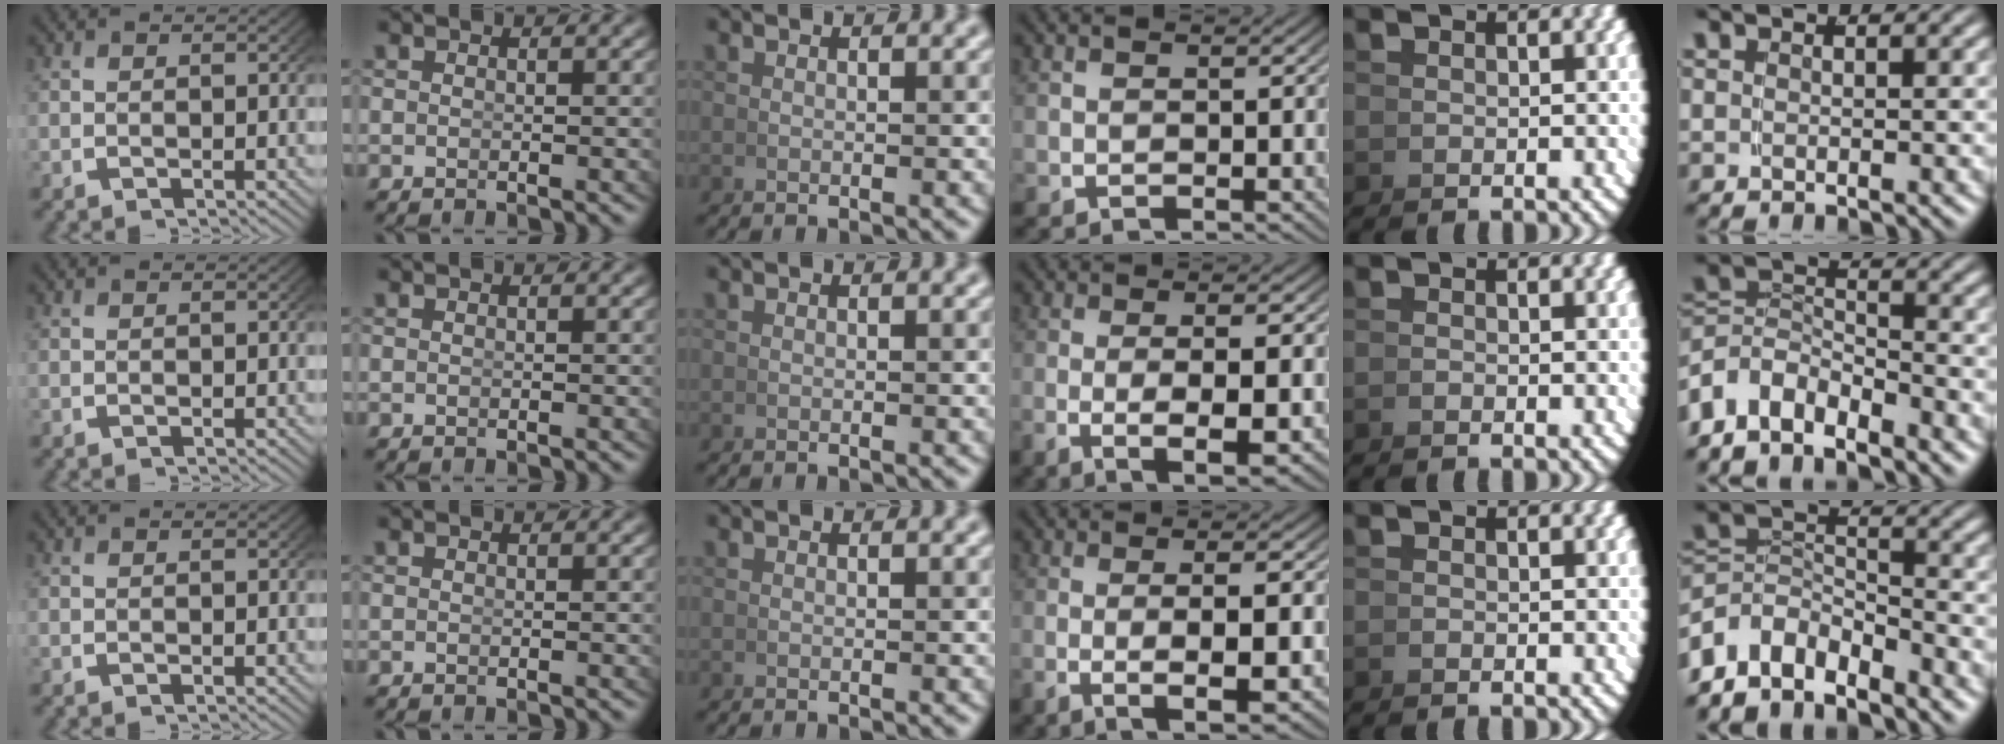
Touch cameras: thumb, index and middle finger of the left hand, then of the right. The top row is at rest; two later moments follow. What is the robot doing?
{"motion": "lift_and_place", "object": "hoodie"}